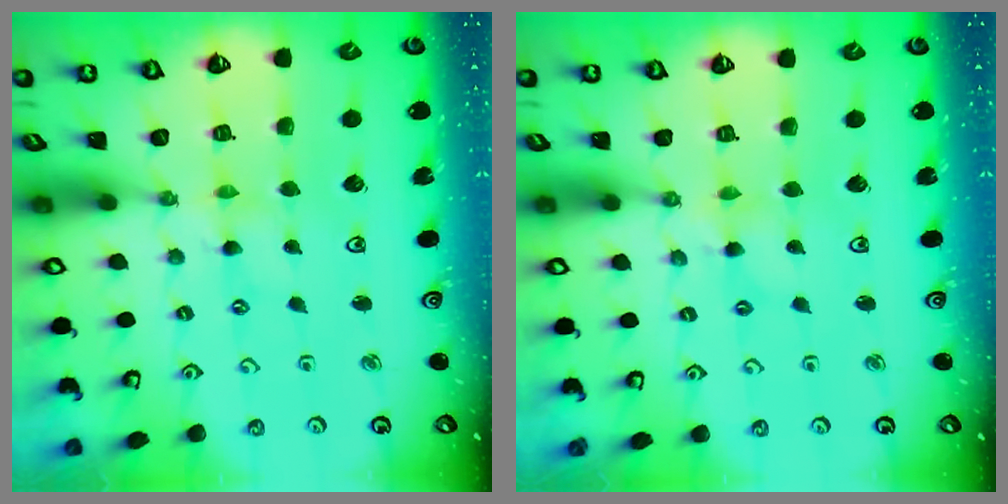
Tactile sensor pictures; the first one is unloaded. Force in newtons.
{"total": 1.9, "press": 1.9, "slide": 0.3}